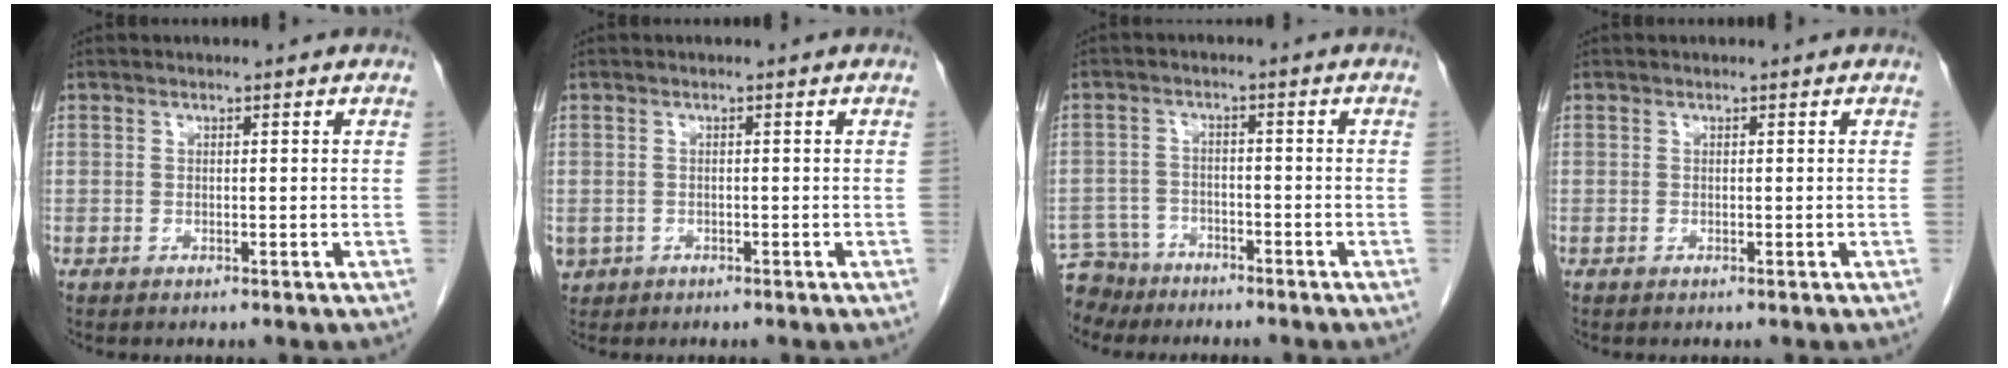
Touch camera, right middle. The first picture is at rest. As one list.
[{"total": 2.4, "force": [-1.1, 2.0, 0.3], "torque": [-0.008, 0.002, -0.016]}, {"total": 6.0, "force": [-5.3, 2.8, -0.2], "torque": [0.003, -0.003, -0.097]}, {"total": 0.0}]